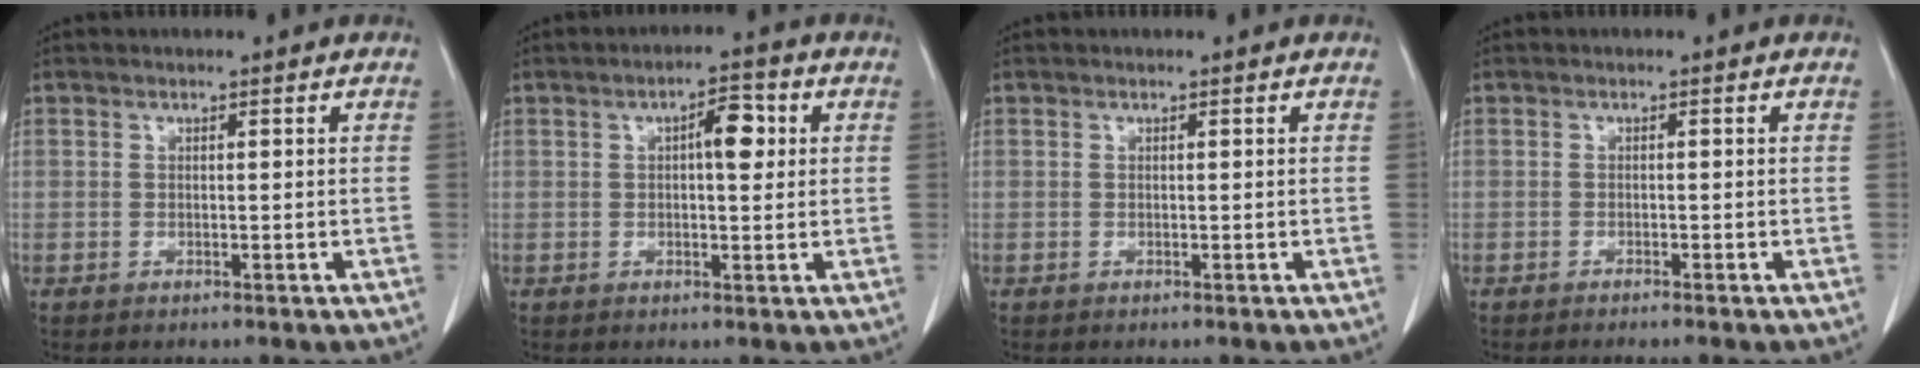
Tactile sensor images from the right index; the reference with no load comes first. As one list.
[{"total": 4.6, "force": [1.1, 1.5, 4.2], "torque": [-0.065, 0.009, 0.013]}, {"total": 0.0}, {"total": 1.6, "force": [-1.4, -0.3, 0.8], "torque": [-0.012, 0.002, -0.019]}]